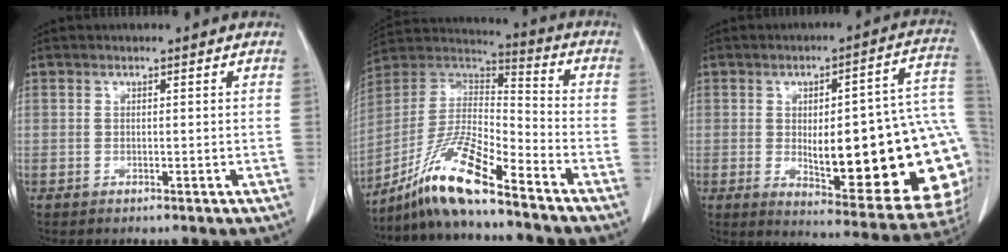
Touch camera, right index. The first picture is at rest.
{"total": 13.9, "force": [-10.0, 1.2, 9.5], "torque": [-0.188, 0.003, -0.183]}
{"total": 26.5, "force": [-2.6, 6.5, 25.5], "torque": [-0.241, 0.022, -0.014]}